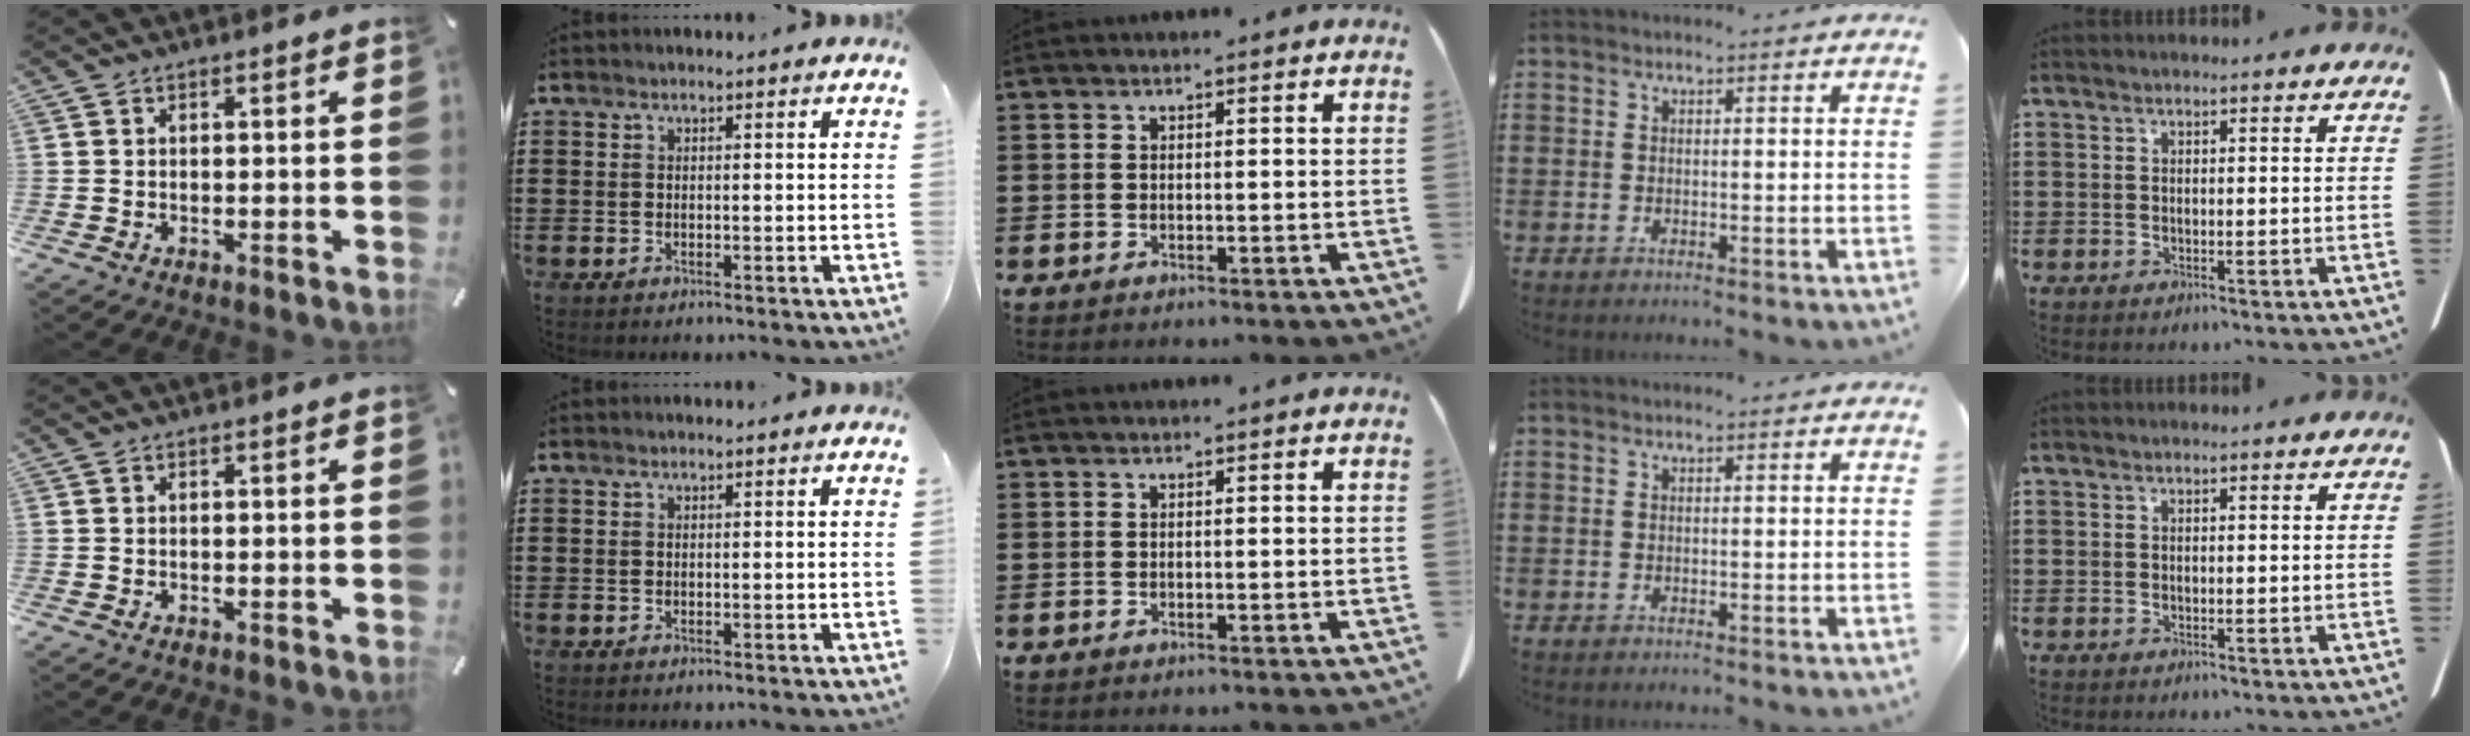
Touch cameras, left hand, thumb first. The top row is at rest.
{}